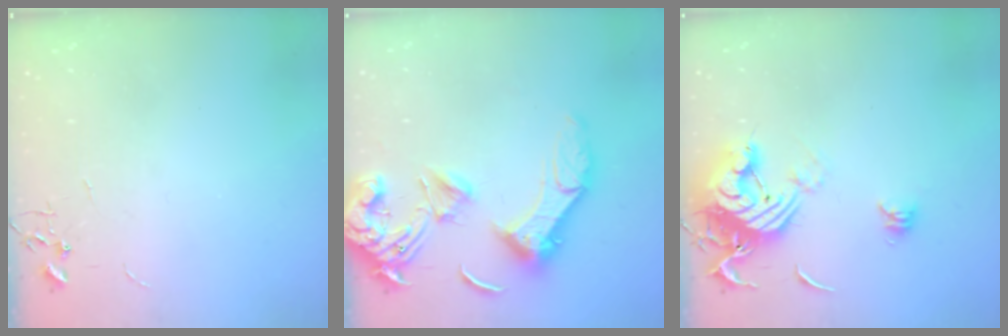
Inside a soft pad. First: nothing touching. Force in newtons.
{"total": 20.0, "press": 19.8, "slide": 2.9}
{"total": 14.8, "press": 14.7, "slide": 1.4}